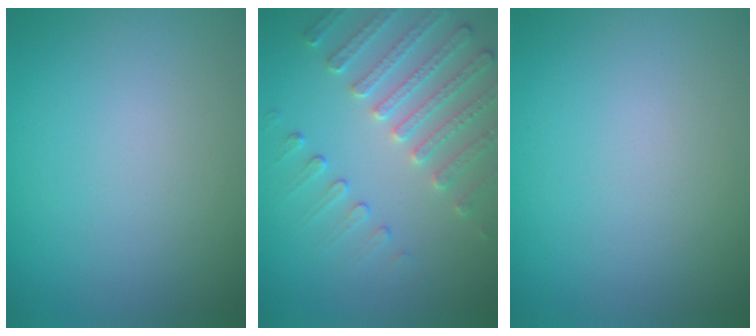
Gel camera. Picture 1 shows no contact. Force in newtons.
{"total": 3.8, "press": 3.7, "slide": 0.8}
{"total": 0.0}